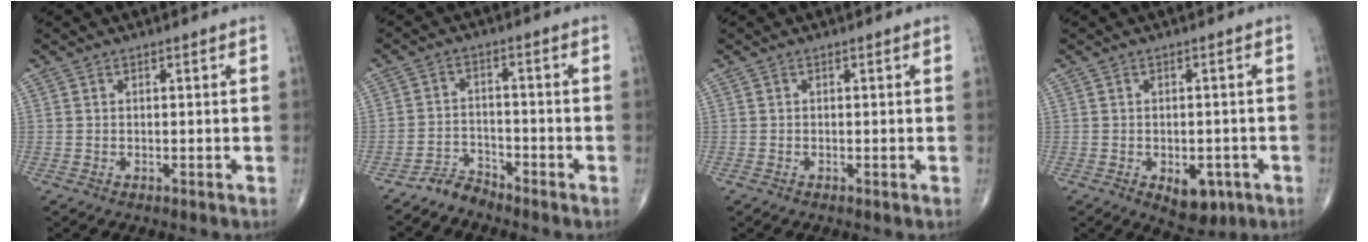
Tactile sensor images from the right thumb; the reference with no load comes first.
{"total": 3.6, "force": [-3.5, 0.9, -0.1], "torque": [0.007, 0.022, -0.070]}
{"total": 0.0}
{"total": 6.2, "force": [-2.4, 3.7, 4.3], "torque": [-0.038, 0.006, -0.020]}